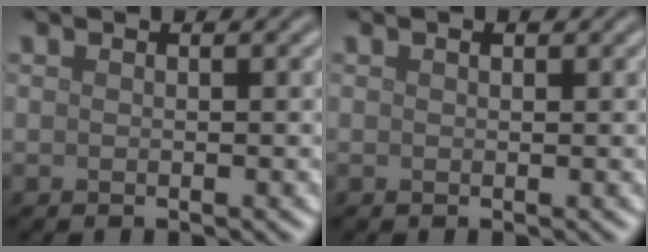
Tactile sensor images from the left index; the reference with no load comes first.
{"total": 0.6, "force": [0.4, 0.2, 0.4], "torque": [-0.007, 0.001, 0.005]}